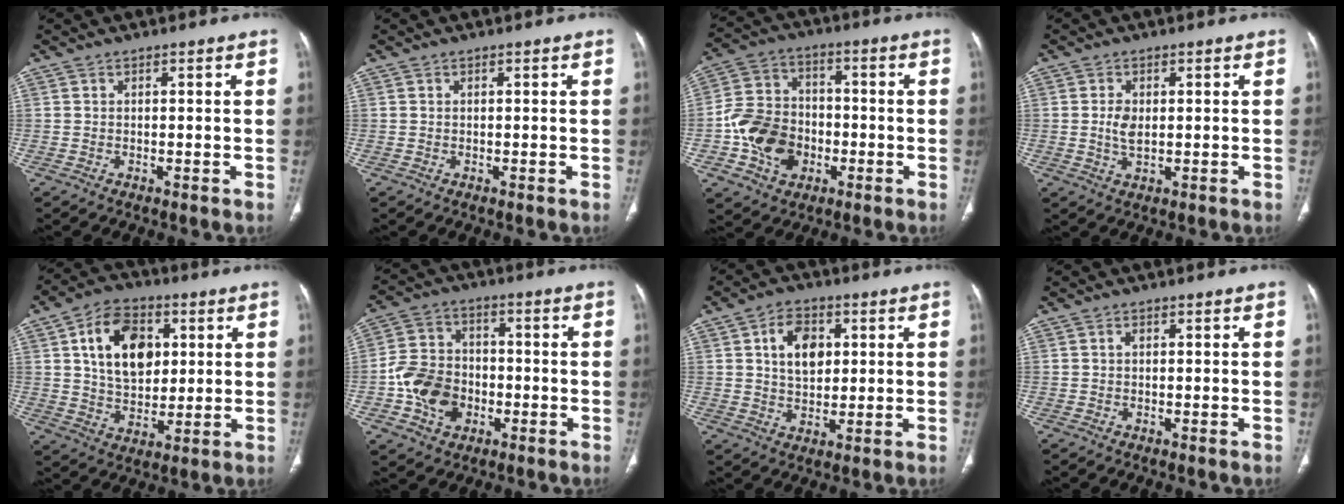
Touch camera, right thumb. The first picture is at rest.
{"total": 0.0}
{"total": 13.6, "force": [-3.7, 10.6, 7.5], "torque": [-0.108, 0.025, -0.071]}
{"total": 2.6, "force": [0.3, 1.4, 2.2], "torque": [-0.046, -0.005, 0.006]}
{"total": 14.9, "force": [4.1, 10.0, 10.2], "torque": [-0.134, -0.004, 0.071]}
{"total": 11.6, "force": [-3.3, 9.0, 6.4], "torque": [-0.090, 0.022, -0.064]}
{"total": 8.5, "force": [2.2, 5.7, 5.9], "torque": [-0.070, -0.004, 0.038]}
{"total": 0.6, "force": [0.1, 0.4, 0.5], "torque": [-0.009, 0.002, 0.001]}